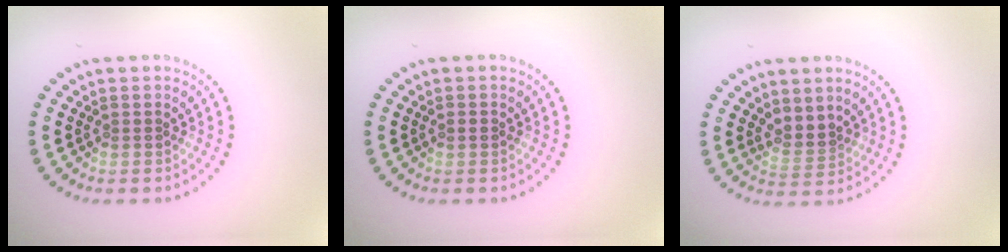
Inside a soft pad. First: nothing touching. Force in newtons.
{"total": 0.8, "press": 0.8, "slide": 0.1}
{"total": 1.7, "press": 1.4, "slide": 1.0}